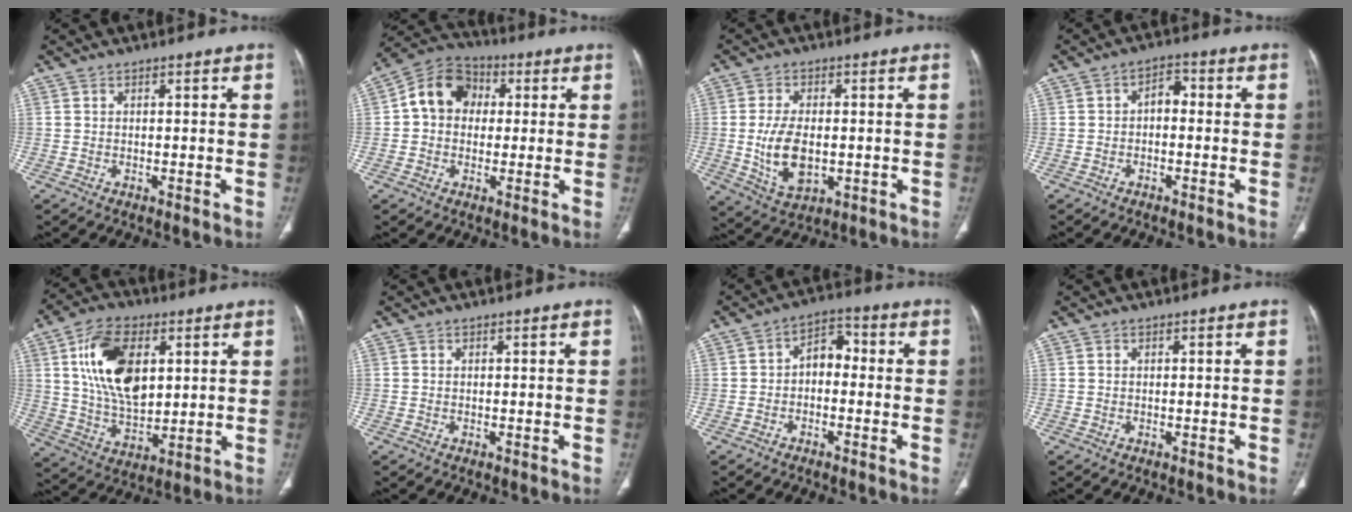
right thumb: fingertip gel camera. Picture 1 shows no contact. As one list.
[{"total": 10.5, "force": [1.4, 8.6, 5.8], "torque": [-0.078, 0.024, 0.009]}, {"total": 9.6, "force": [-0.9, 5.4, 7.9], "torque": [-0.142, -0.009, -0.006]}, {"total": 3.3, "force": [-0.5, 2.1, 2.4], "torque": [-0.027, 0.017, -0.019]}, {"total": 16.9, "force": [4.9, 9.7, 12.9], "torque": [-0.216, -0.015, 0.097]}, {"total": 0.0}, {"total": 5.3, "force": [-0.8, 3.7, 3.8], "torque": [-0.041, 0.029, -0.028]}, {"total": 0.0}]